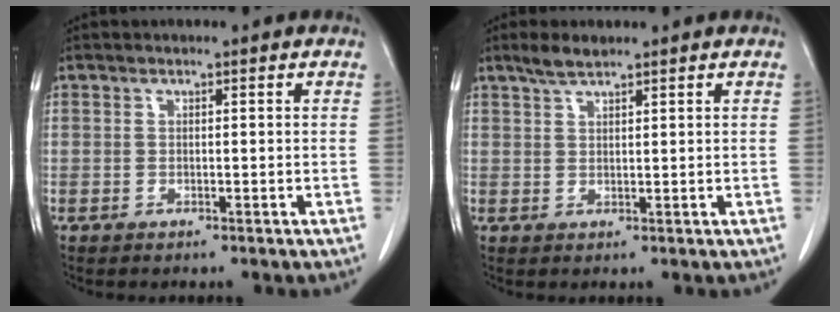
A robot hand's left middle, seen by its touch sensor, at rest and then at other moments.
{"total": 2.8, "force": [2.3, 0.4, 1.5], "torque": [-0.037, 0.004, 0.047]}